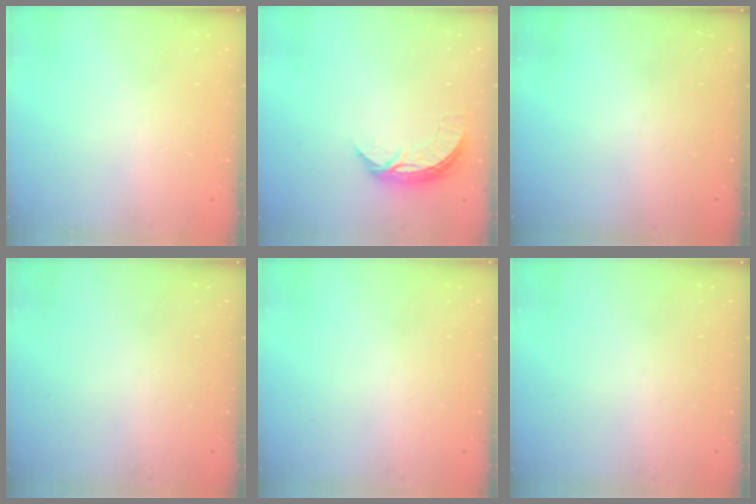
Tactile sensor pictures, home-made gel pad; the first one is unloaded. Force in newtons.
{"total": 6.8, "press": 6.8, "slide": 0.7}
{"total": 0.0}
{"total": 0.0}
{"total": 0.0}
{"total": 0.0}